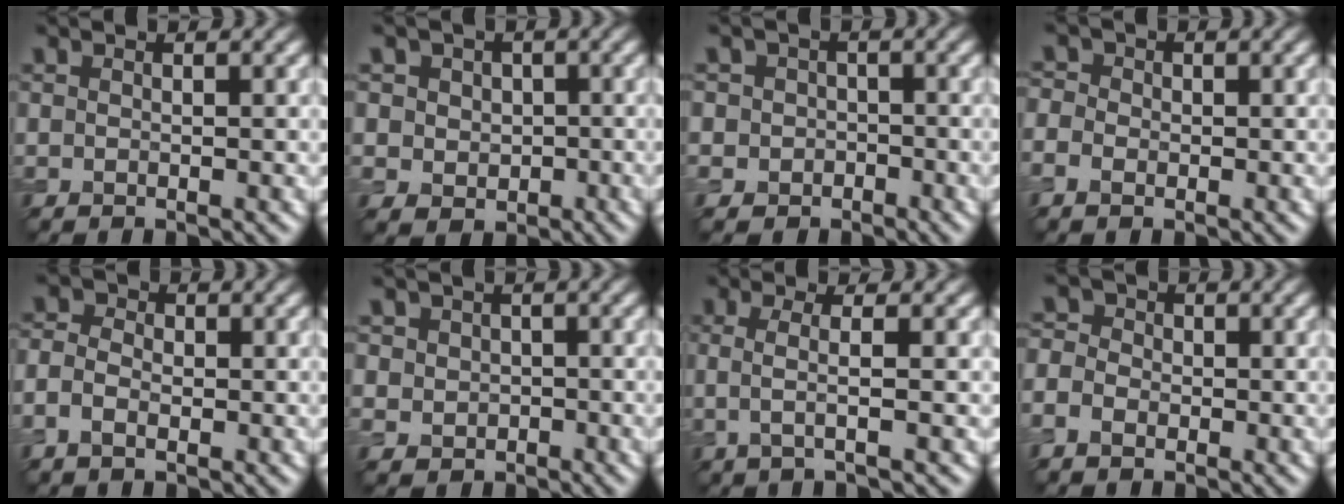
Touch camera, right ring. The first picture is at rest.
{"total": 4.8, "force": [1.0, 4.2, 1.9], "torque": [-0.027, 0.016, 0.002]}
{"total": 3.5, "force": [-0.3, 3.4, 0.7], "torque": [0.010, 0.015, -0.030]}
{"total": 2.9, "force": [-0.5, 2.5, 1.3], "torque": [-0.009, 0.013, -0.031]}
{"total": 3.1, "force": [-1.0, 2.3, 1.8], "torque": [-0.028, 0.004, -0.026]}
{"total": 3.4, "force": [0.2, 3.1, 1.2], "torque": [-0.010, 0.009, -0.009]}
{"total": 2.5, "force": [-0.1, 0.7, 2.4], "torque": [-0.047, -0.004, -0.007]}
{"total": 3.9, "force": [-1.5, 3.3, 1.6], "torque": [-0.022, 0.006, -0.043]}